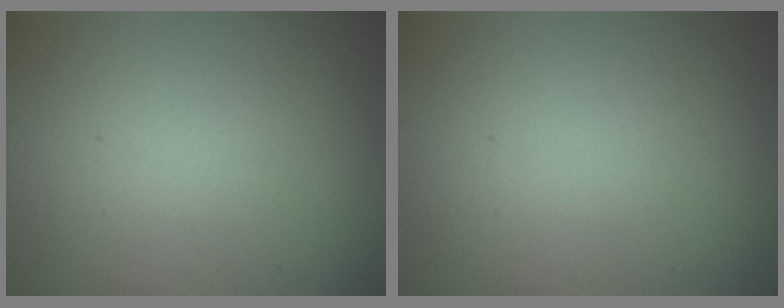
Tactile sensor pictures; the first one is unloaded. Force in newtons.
{"total": 0.0}